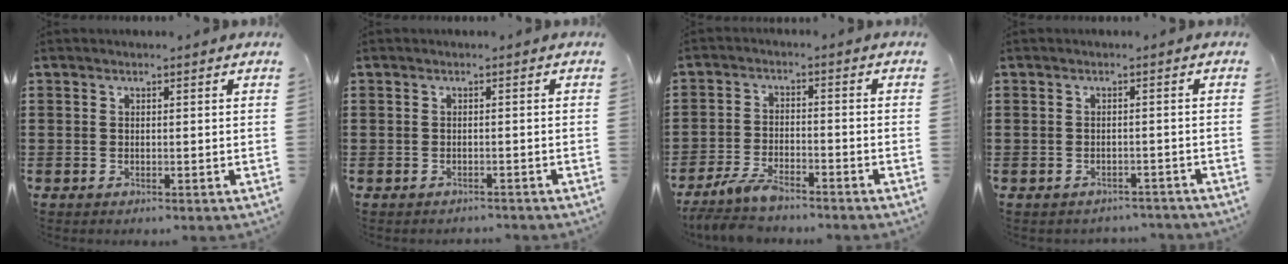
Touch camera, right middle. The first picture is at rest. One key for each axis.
{"total": 0.7, "fx": -0.7, "fy": 0.0, "fz": 0.0, "tx": -0.002, "ty": -0.001, "tz": -0.014}
{"total": 5.0, "fx": -4.4, "fy": 0.9, "fz": 2.2, "tx": -0.064, "ty": -0.009, "tz": -0.092}
{"total": 1.4, "fx": -1.3, "fy": 0.2, "fz": 0.0, "tx": -0.007, "ty": 0.000, "tz": -0.029}